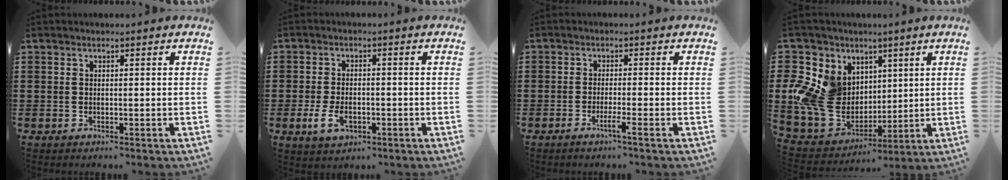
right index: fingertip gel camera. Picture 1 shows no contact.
{"total": 3.9, "force": [-1.2, 2.3, 2.9], "torque": [-0.068, -0.004, -0.025]}
{"total": 2.7, "force": [-1.5, -0.1, 2.2], "torque": [-0.043, -0.006, -0.031]}
{"total": 12.7, "force": [1.6, 11.1, 5.9], "torque": [-0.186, -0.007, 0.037]}